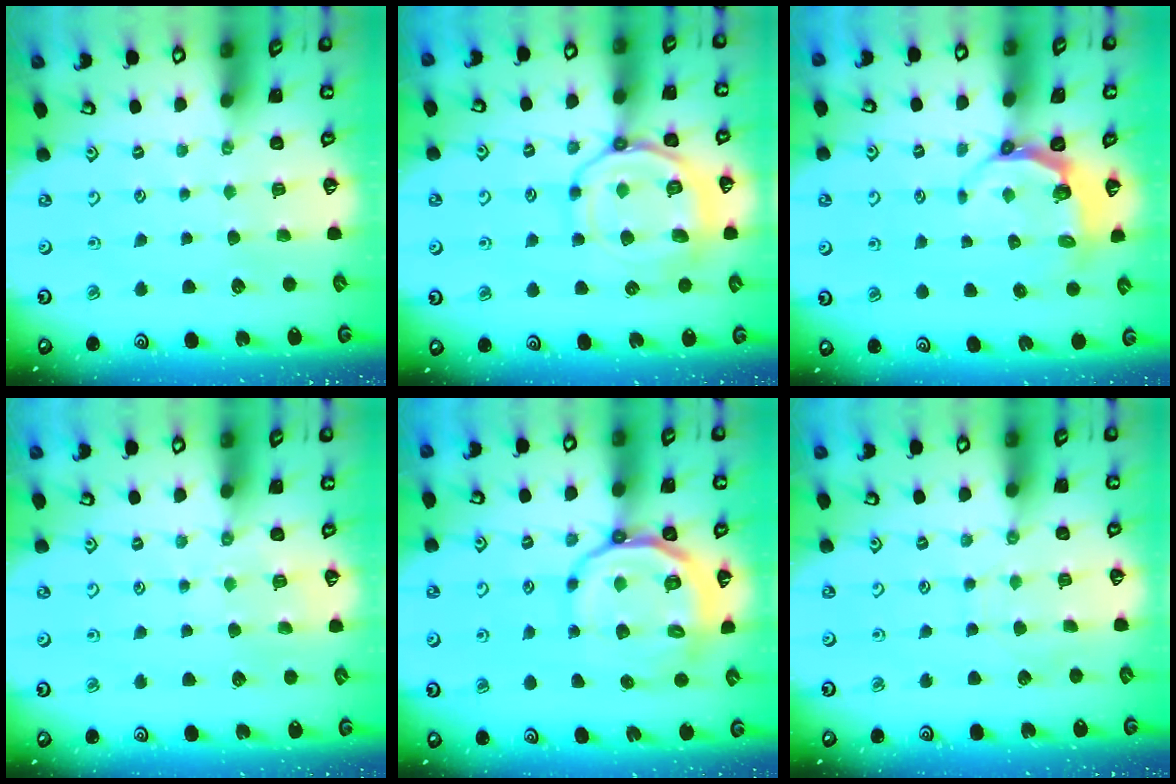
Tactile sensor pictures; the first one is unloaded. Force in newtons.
{"total": 14.9, "press": 14.8, "slide": 1.6}
{"total": 5.0, "press": 4.1, "slide": 2.9}
{"total": 5.1, "press": 5.1, "slide": 0.6}
{"total": 15.3, "press": 15.1, "slide": 2.6}
{"total": 2.8, "press": 2.8, "slide": 0.4}